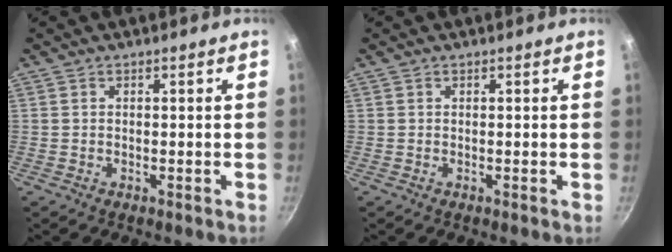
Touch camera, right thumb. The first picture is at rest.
{"total": 0.0}